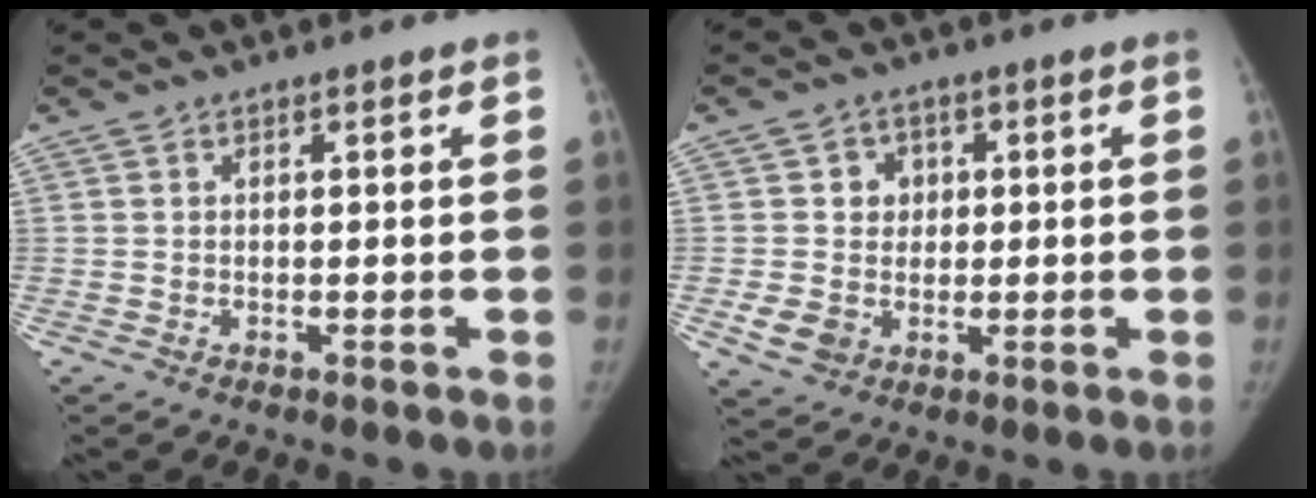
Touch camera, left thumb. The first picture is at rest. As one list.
[{"total": 7.6, "force": [0.0, 6.9, 3.1], "torque": [-0.017, 0.005, 0.004]}]